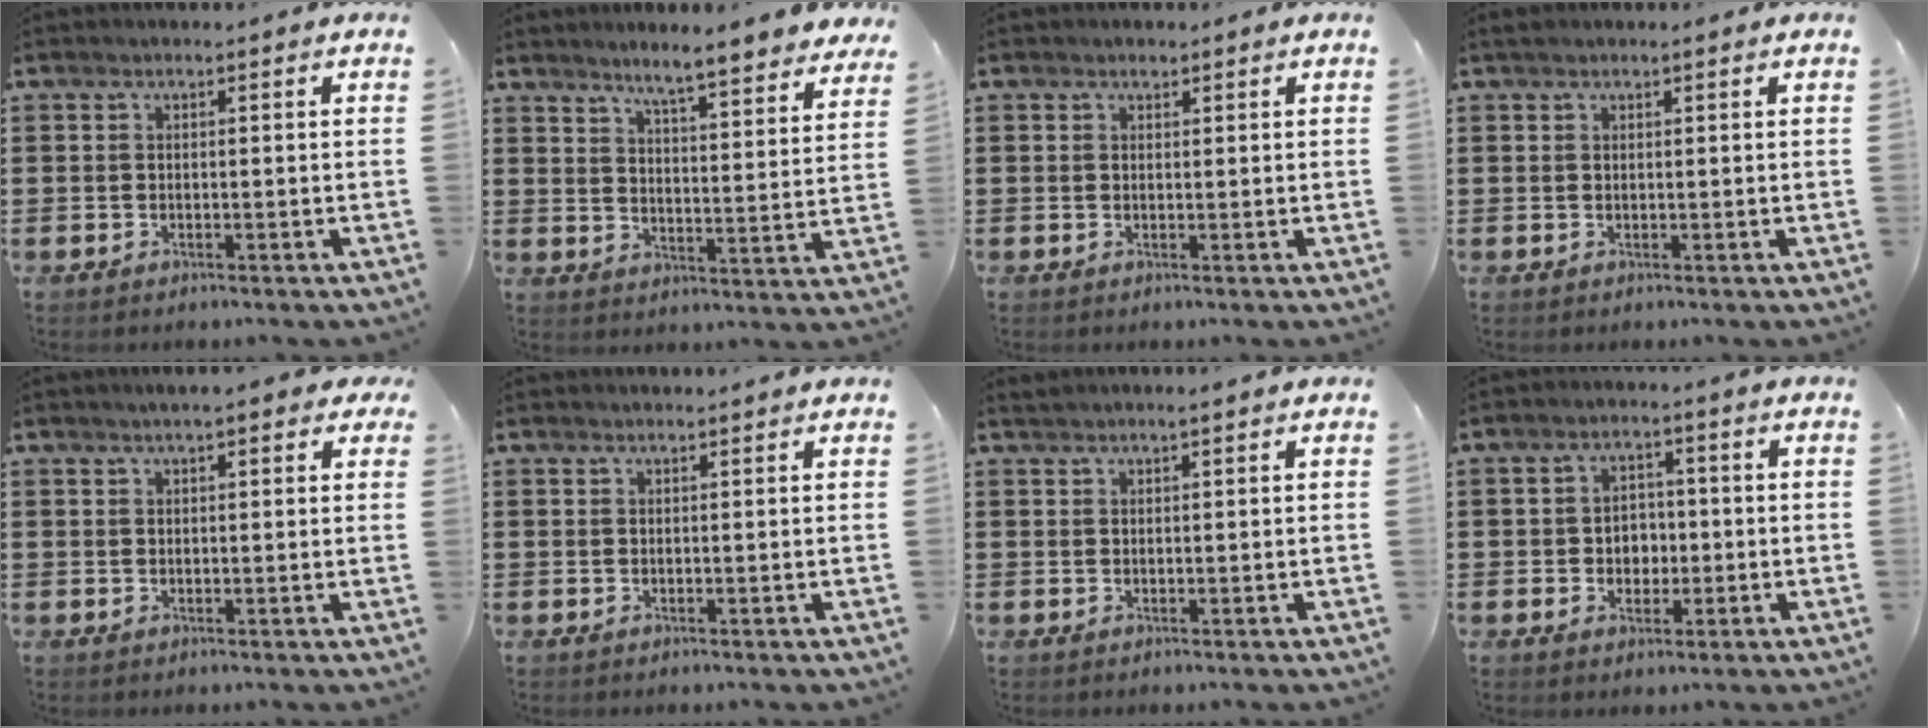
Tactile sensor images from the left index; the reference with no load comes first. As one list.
[{"total": 5.5, "force": [5.2, -0.7, 1.8], "torque": [-0.051, -0.038, 0.083]}, {"total": 0.7, "force": [0.6, 0.4, 0.2], "torque": [0.002, -0.001, 0.010]}, {"total": 0.8, "force": [0.5, 0.0, 0.6], "torque": [-0.013, 0.002, 0.010]}, {"total": 2.4, "force": [1.6, 0.6, 1.7], "torque": [-0.038, 0.007, 0.028]}, {"total": 0.9, "force": [0.9, -0.2, 0.3], "torque": [-0.007, -0.002, 0.017]}, {"total": 1.4, "force": [1.2, -0.2, 0.7], "torque": [-0.017, 0.000, 0.023]}, {"total": 3.6, "force": [-0.4, 3.0, 1.9], "torque": [-0.039, 0.005, -0.015]}]